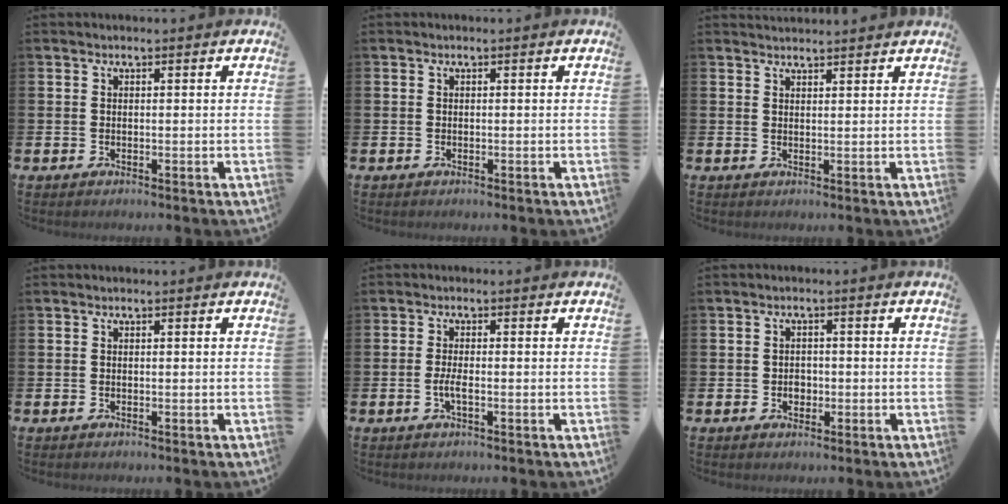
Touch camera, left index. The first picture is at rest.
{"total": 0.0}
{"total": 2.1, "force": [2.1, 0.1, 0.0], "torque": [0.004, -0.012, 0.037]}
{"total": 0.0}
{"total": 1.9, "force": [-0.5, 0.4, 1.8], "torque": [-0.035, 0.001, -0.010]}
{"total": 1.8, "force": [-0.3, 1.5, 0.9], "torque": [0.003, -0.004, -0.013]}